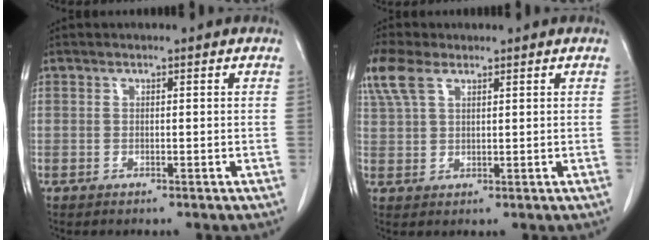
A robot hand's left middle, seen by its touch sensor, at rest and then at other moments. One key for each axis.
{"total": 5.8, "fx": 3.6, "fy": 2.8, "fz": 3.7, "tx": -0.099, "ty": 0.023, "tz": 0.078}